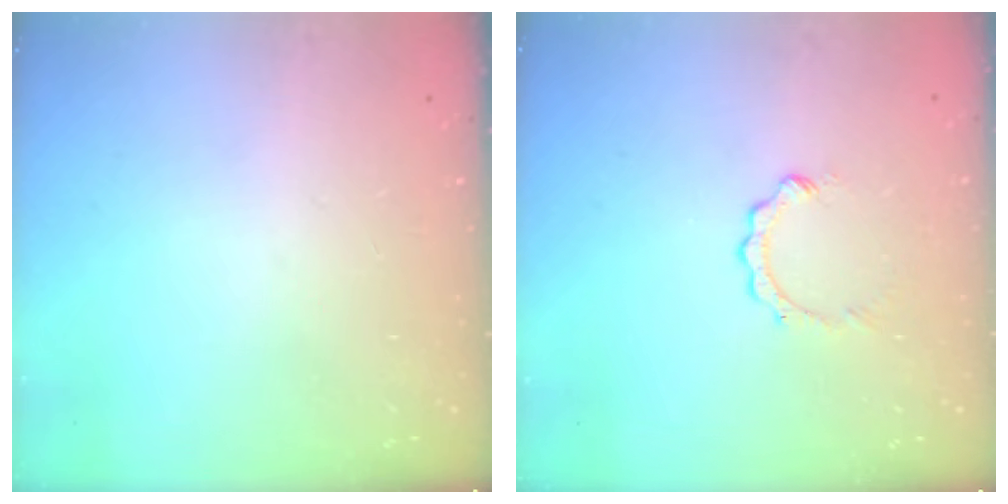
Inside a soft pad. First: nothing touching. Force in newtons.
{"total": 2.6, "press": 2.6, "slide": 0.3}